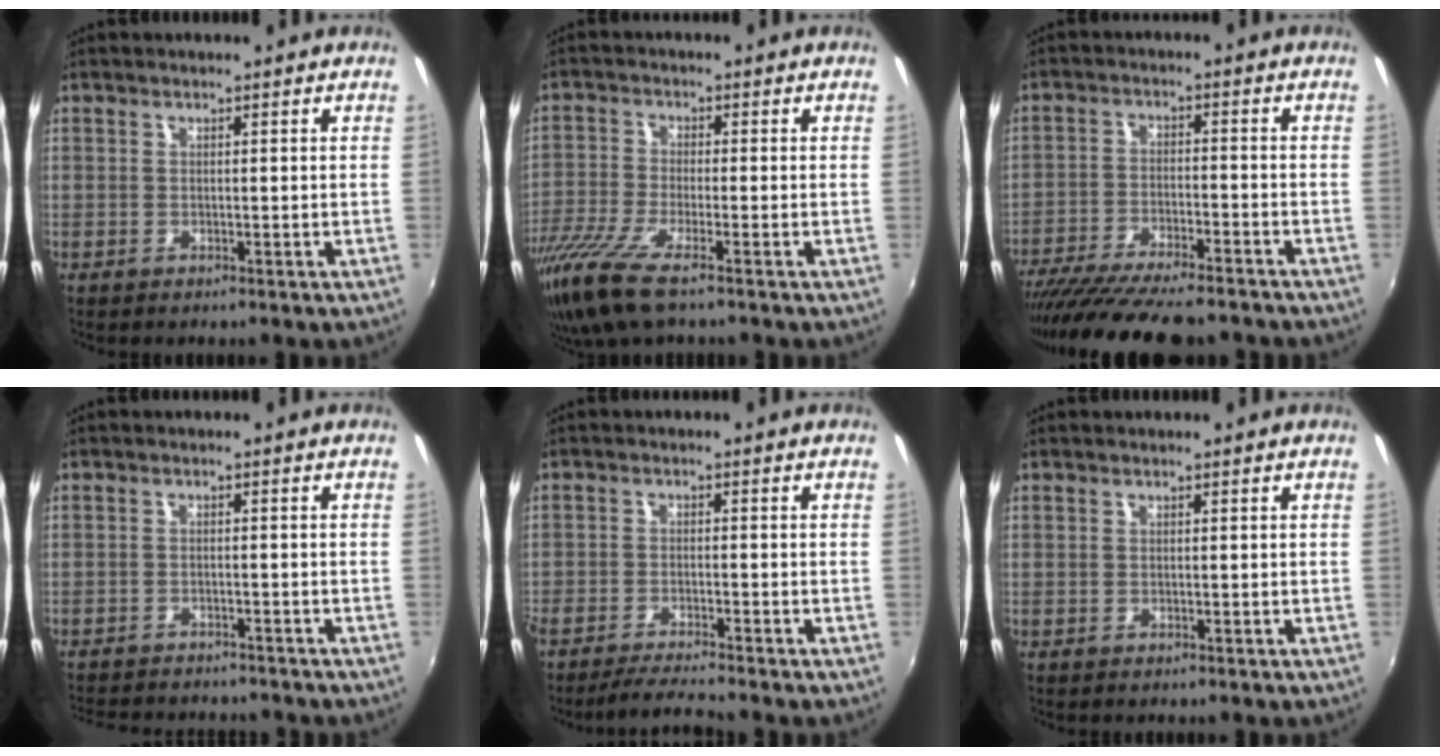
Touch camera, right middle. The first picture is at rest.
{"total": 11.1, "force": [-7.7, 1.6, 7.7], "torque": [-0.182, -0.045, -0.151]}
{"total": 18.6, "force": [-16.0, 3.3, 8.9], "torque": [-0.173, -0.044, -0.251]}
{"total": 10.4, "force": [-9.4, 2.7, 3.6], "torque": [-0.088, -0.020, -0.140]}
{"total": 5.7, "force": [-5.2, -0.4, 2.3], "torque": [-0.066, -0.010, -0.094]}
{"total": 0.0}